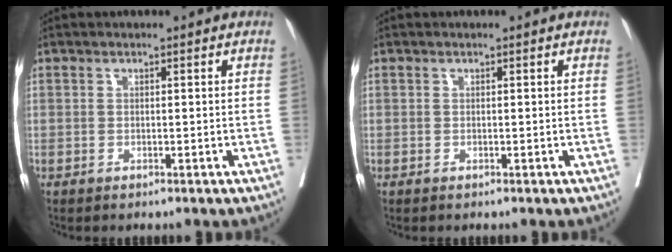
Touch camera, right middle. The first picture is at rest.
{"total": 0.0}